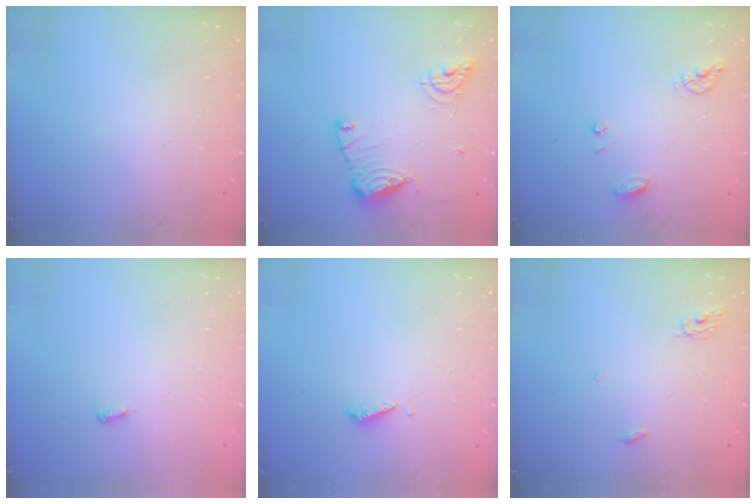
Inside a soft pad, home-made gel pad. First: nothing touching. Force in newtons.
{"total": 13.4, "press": 13.3, "slide": 1.4}
{"total": 7.5, "press": 7.4, "slide": 0.9}
{"total": 2.9, "press": 2.9, "slide": 0.3}
{"total": 4.0, "press": 3.9, "slide": 0.3}
{"total": 4.0, "press": 4.0, "slide": 0.3}